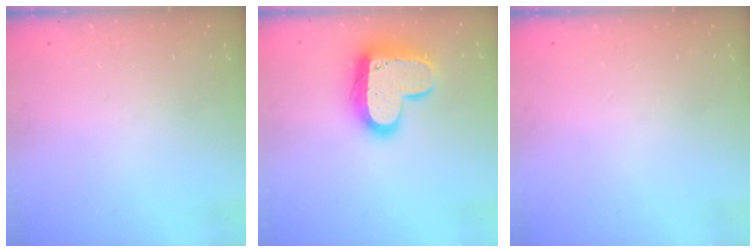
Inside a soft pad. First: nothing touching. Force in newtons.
{"total": 19.0, "press": 19.0, "slide": 1.5}
{"total": 0.0}